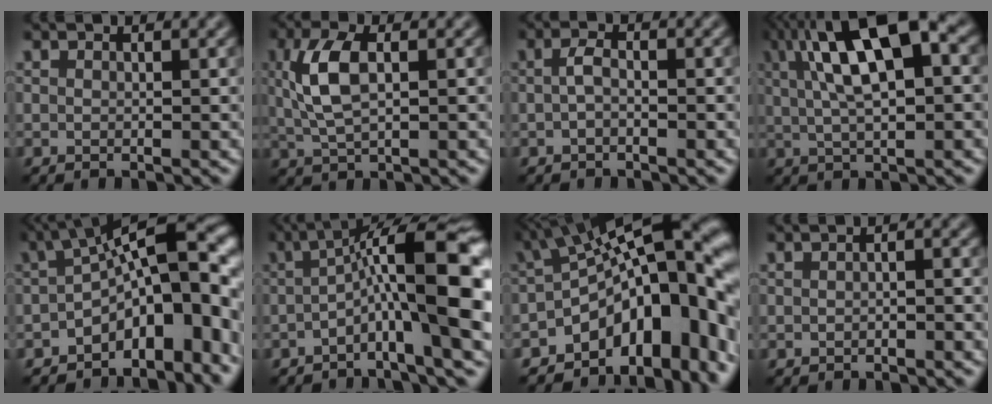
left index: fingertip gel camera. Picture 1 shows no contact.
{"total": 4.6, "force": [0.9, 2.0, 4.0], "torque": [-0.090, 0.009, 0.019]}
{"total": 1.3, "force": [-0.3, 0.4, 1.2], "torque": [-0.028, 0.003, -0.008]}
{"total": 11.0, "force": [3.4, 3.7, 9.7], "torque": [-0.158, 0.019, 0.054]}
{"total": 10.3, "force": [-2.7, 4.9, 8.7], "torque": [-0.112, 0.015, -0.044]}
{"total": 11.9, "force": [-1.5, 2.4, 11.5], "torque": [-0.167, 0.027, -0.032]}
{"total": 15.9, "force": [-5.1, 8.6, 12.4], "torque": [-0.130, 0.002, -0.072]}
{"total": 1.1, "force": [-0.5, 0.3, 0.9], "torque": [-0.012, 0.001, -0.010]}